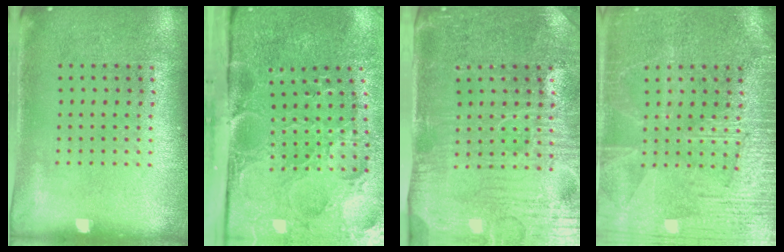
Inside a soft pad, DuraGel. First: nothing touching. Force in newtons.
{"total": 5.3, "press": 4.0, "slide": 3.5}
{"total": 5.0, "press": 4.5, "slide": 2.2}
{"total": 5.0, "press": 4.9, "slide": 0.6}